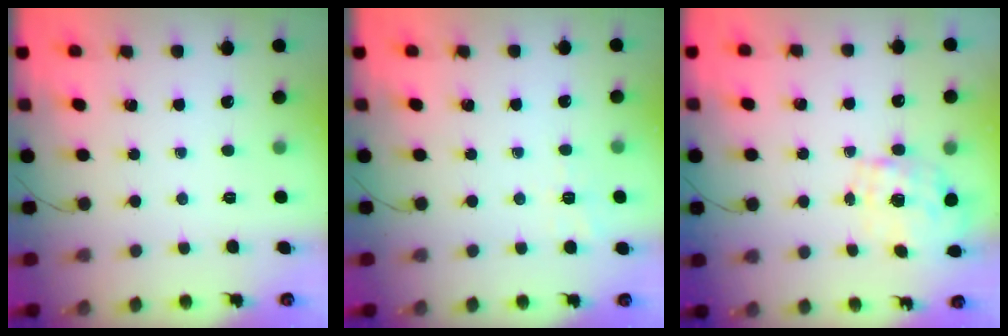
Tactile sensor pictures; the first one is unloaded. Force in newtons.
{"total": 1.8, "press": 0.2, "slide": 1.8}
{"total": 1.6, "press": 1.5, "slide": 0.6}